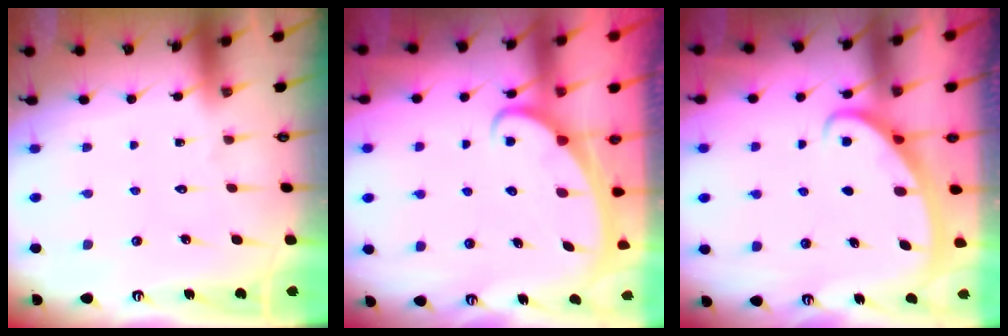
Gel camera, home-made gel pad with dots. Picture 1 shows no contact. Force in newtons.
{"total": 2.5, "press": 2.5, "slide": 0.4}
{"total": 2.5, "press": 2.5, "slide": 0.5}